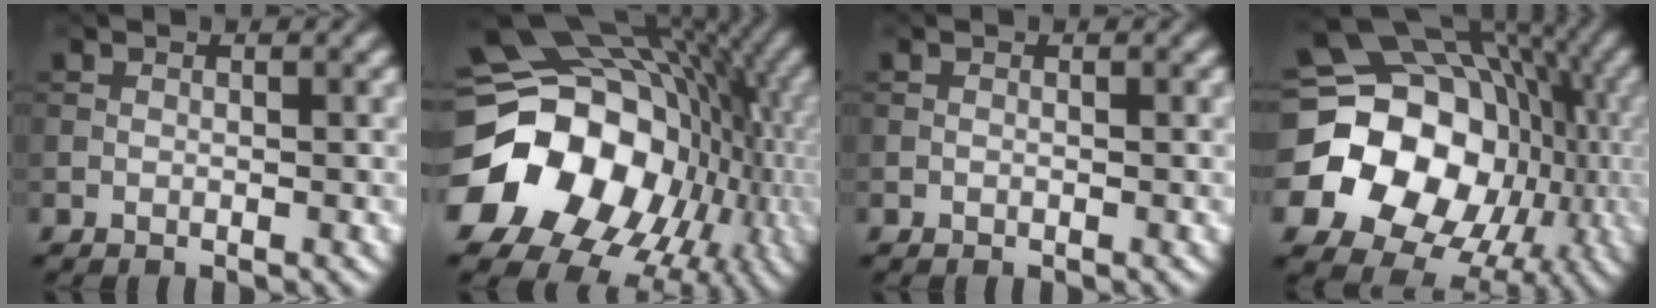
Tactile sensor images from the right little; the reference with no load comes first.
{"total": 20.9, "force": [-3.6, 17.2, 11.3], "torque": [-0.208, -0.029, -0.068]}
{"total": 0.0}
{"total": 19.9, "force": [-1.9, 17.1, 10.1], "torque": [-0.155, -0.009, -0.060]}